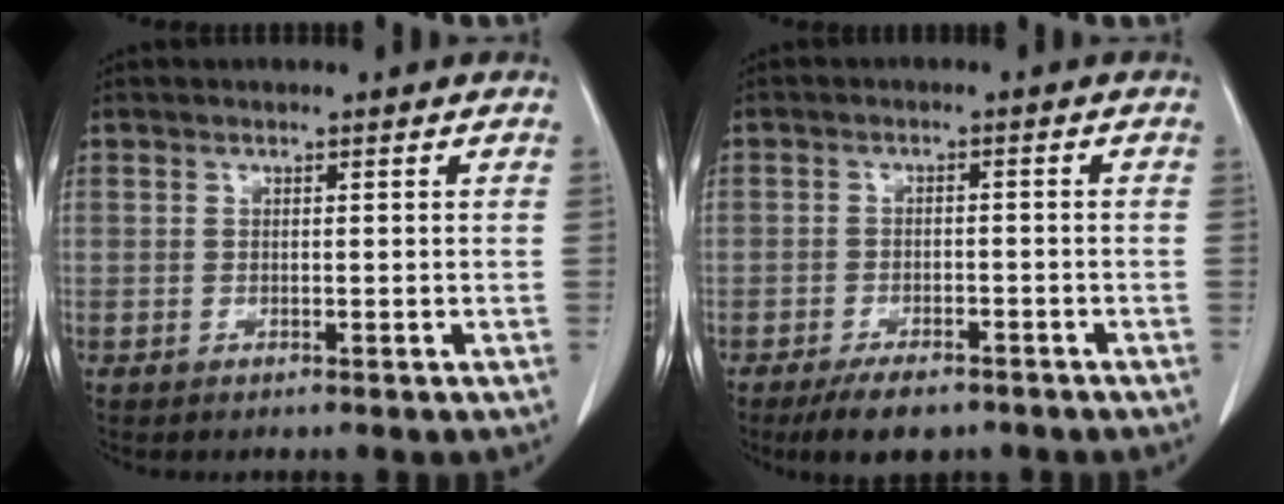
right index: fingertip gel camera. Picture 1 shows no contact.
{"total": 5.8, "force": [-4.3, 2.4, 3.0], "torque": [-0.047, -0.002, -0.066]}